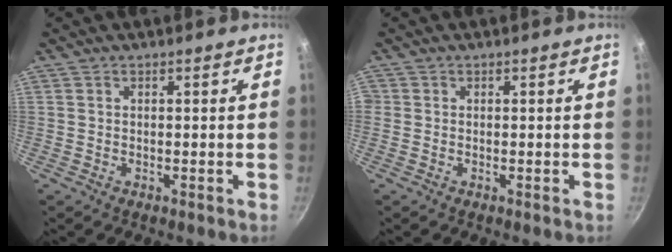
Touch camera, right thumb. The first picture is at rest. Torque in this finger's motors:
{"motor_torque": [-0.11, 0.29, 0.30, 0.09, -0.03]}